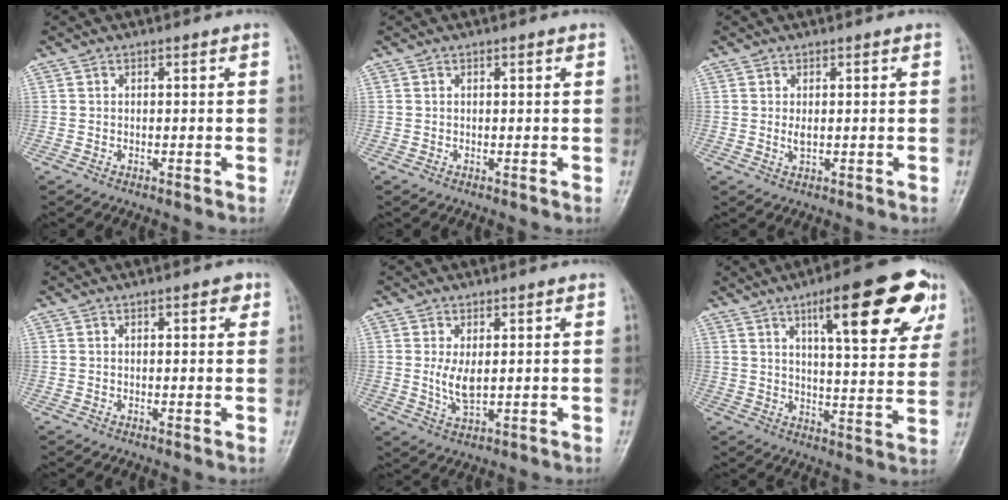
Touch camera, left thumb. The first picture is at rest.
{"total": 0.7, "force": [0.3, 0.3, 0.6], "torque": [-0.008, 0.001, 0.003]}
{"total": 2.0, "force": [0.2, 1.0, 1.7], "torque": [-0.028, -0.001, 0.005]}
{"total": 2.5, "force": [1.2, 1.1, 2.0], "torque": [-0.018, 0.000, 0.012]}
{"total": 4.6, "force": [0.6, 2.2, 4.0], "torque": [-0.072, -0.013, 0.018]}
{"total": 19.3, "force": [9.8, 5.1, 15.8], "torque": [-0.183, -0.026, 0.136]}